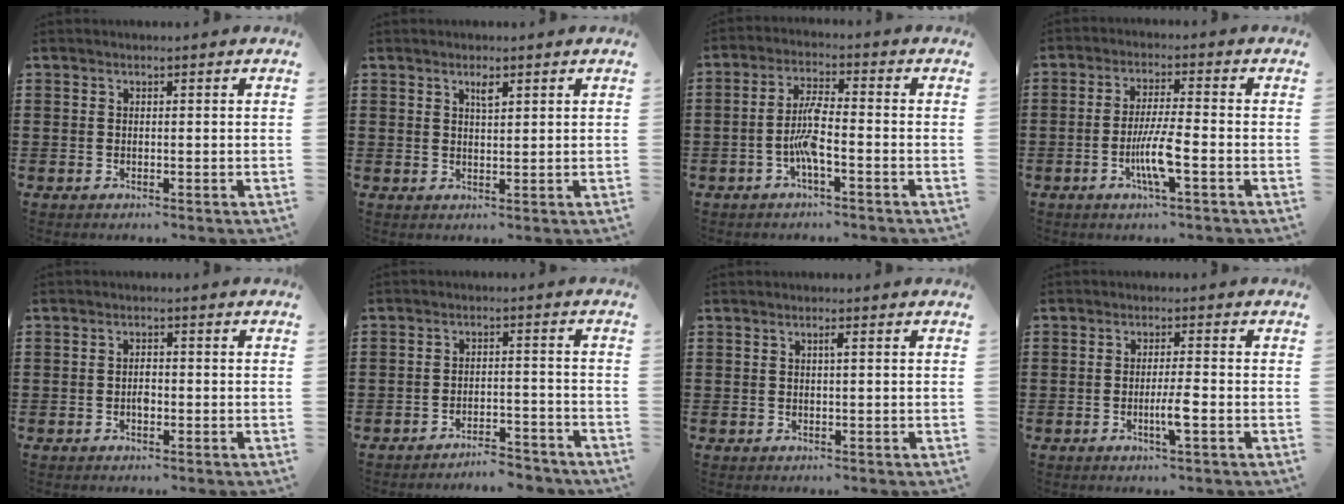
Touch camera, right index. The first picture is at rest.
{"total": 1.8, "force": [1.0, 0.4, 1.4], "torque": [-0.022, -0.001, 0.015]}
{"total": 5.8, "force": [-2.0, 1.2, 5.3], "torque": [-0.122, -0.005, -0.044]}
{"total": 6.5, "force": [-2.3, 0.6, 6.1], "torque": [-0.120, -0.014, -0.045]}
{"total": 1.6, "force": [-0.5, 0.7, 1.3], "torque": [-0.027, 0.000, -0.010]}
{"total": 4.2, "force": [-4.1, 0.2, 0.7], "torque": [-0.017, 0.002, -0.086]}
{"total": 0.9, "force": [0.1, 0.0, 0.9], "torque": [-0.015, -0.002, 0.002]}
{"total": 3.9, "force": [-1.3, 0.1, 3.7], "torque": [-0.071, -0.006, -0.026]}